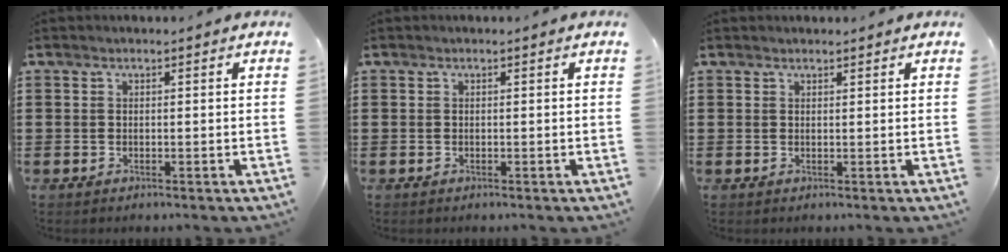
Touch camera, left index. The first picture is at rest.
{"total": 0.0}
{"total": 0.8, "force": [0.8, 0.2, 0.1], "torque": [-0.002, -0.001, 0.016]}